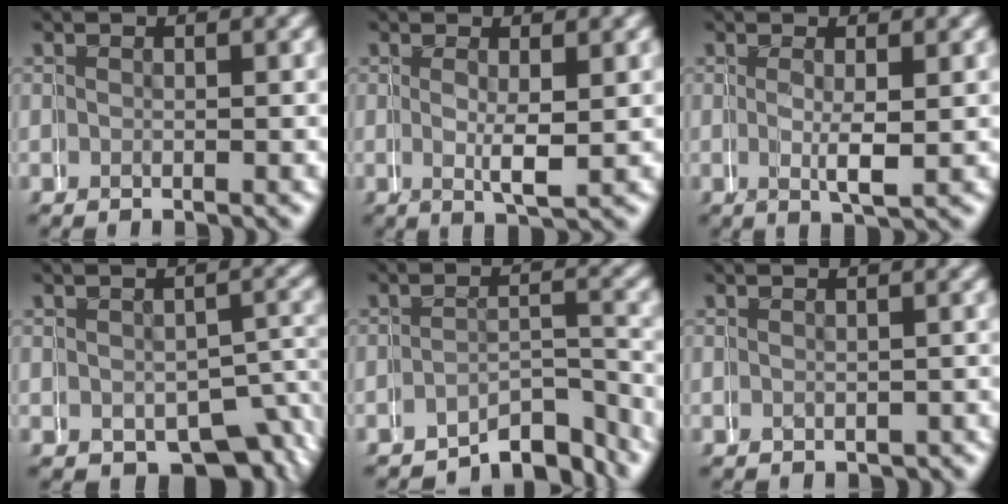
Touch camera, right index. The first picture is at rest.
{"total": 1.6, "force": [1.0, -0.2, 1.2], "torque": [-0.014, -0.002, 0.020]}
{"total": 1.4, "force": [0.9, -0.3, 1.0], "torque": [-0.008, -0.001, 0.017]}
{"total": 4.5, "force": [-1.5, 3.4, 2.7], "torque": [-0.024, -0.003, -0.026]}
{"total": 4.8, "force": [-4.6, 1.0, 0.3], "torque": [0.006, -0.013, -0.069]}
{"total": 1.1, "force": [-0.8, 0.6, -0.3], "torque": [0.003, -0.002, -0.012]}